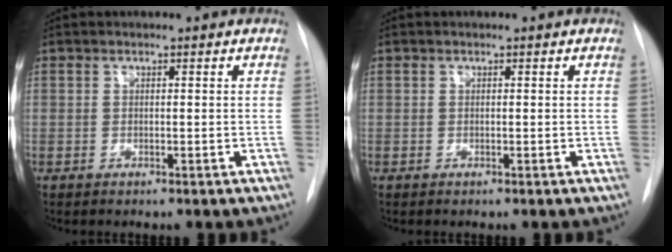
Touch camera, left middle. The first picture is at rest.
{"total": 0.0}